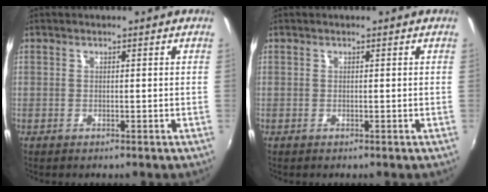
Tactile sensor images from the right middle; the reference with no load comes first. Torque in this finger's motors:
{"motor_torque": [0.00, 0.00, 0.00, 0.00]}